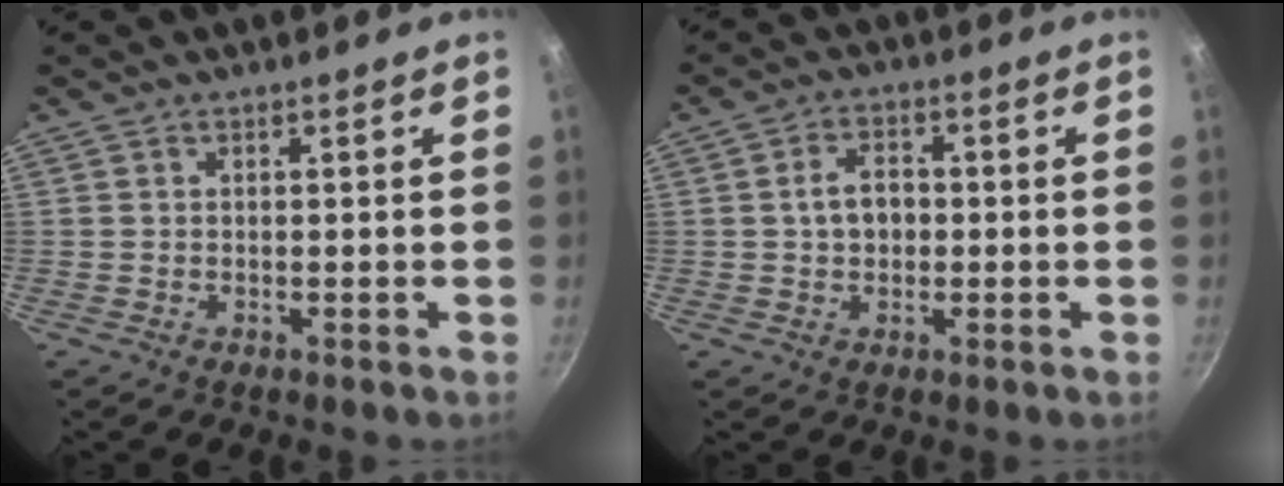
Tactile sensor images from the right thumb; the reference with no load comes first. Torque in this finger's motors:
{"motor_torque": [-0.03, 0.12, 0.01, 0.09, 0.02]}